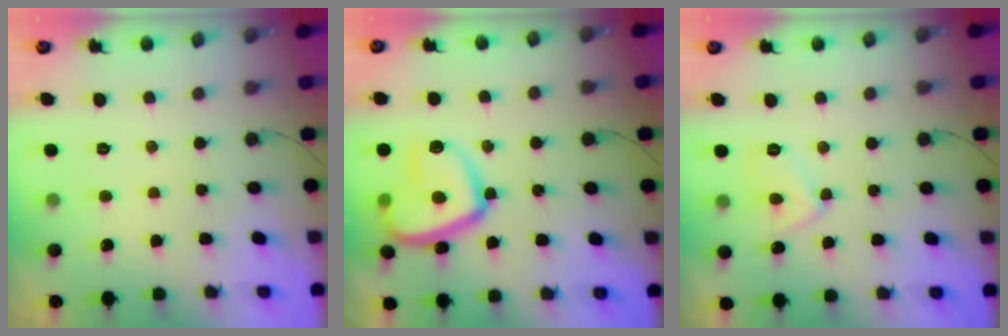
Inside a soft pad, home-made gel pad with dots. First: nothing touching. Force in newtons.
{"total": 15.7, "press": 15.5, "slide": 1.8}
{"total": 6.9, "press": 6.9, "slide": 0.7}